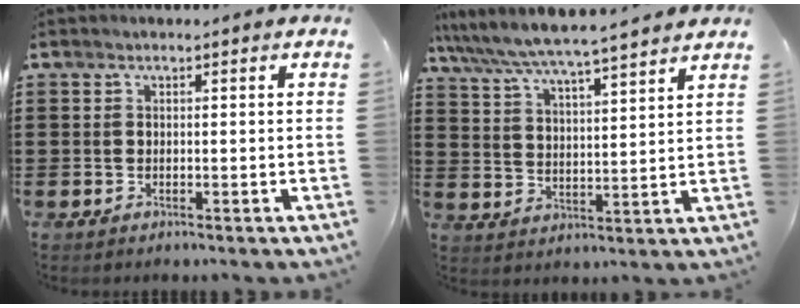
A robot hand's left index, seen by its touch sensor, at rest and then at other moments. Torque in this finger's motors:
{"motor_torque": [1.08, -1.06, 0.33, 0.21]}